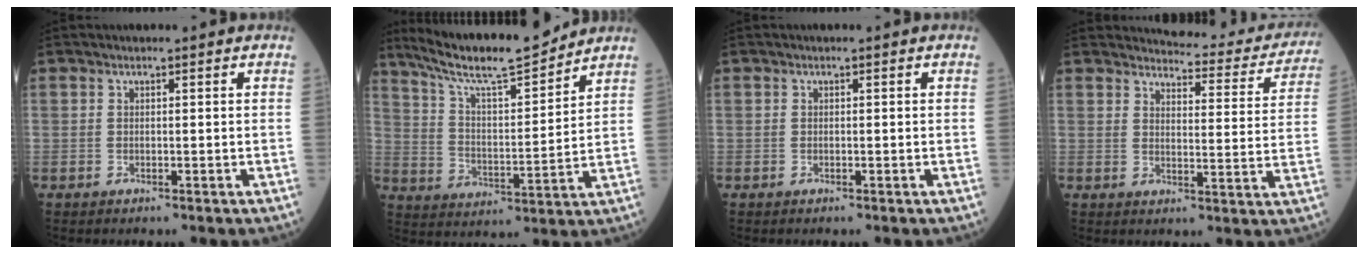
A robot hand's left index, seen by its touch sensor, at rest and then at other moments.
{"total": 14.5, "force": [13.1, 0.7, 6.3], "torque": [-0.120, -0.001, 0.228]}
{"total": 0.0}
{"total": 14.9, "force": [14.4, 2.7, 2.5], "torque": [-0.007, -0.053, 0.147]}